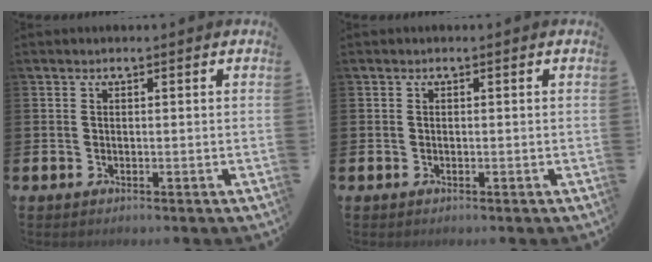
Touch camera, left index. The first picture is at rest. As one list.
[{"total": 0.0}]